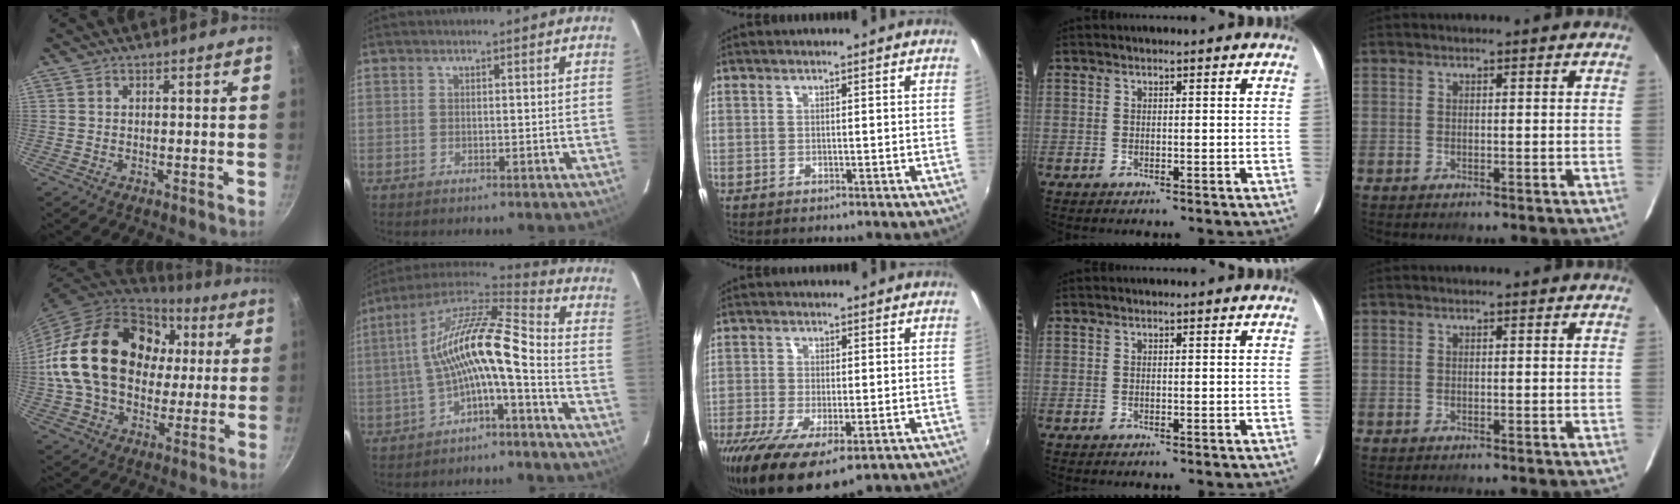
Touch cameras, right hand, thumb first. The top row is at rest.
{"thumb": {"total": 26.9, "force": [3.9, 19.5, 18.1], "torque": [-0.305, 0.032, 0.071]}, "index": {"total": 14.4, "force": [-3.1, 2.8, 13.8], "torque": [-0.265, 0.016, -0.063]}, "middle": {"total": 11.0, "force": [-5.9, 3.4, 8.7], "torque": [-0.177, -0.052, -0.096]}}